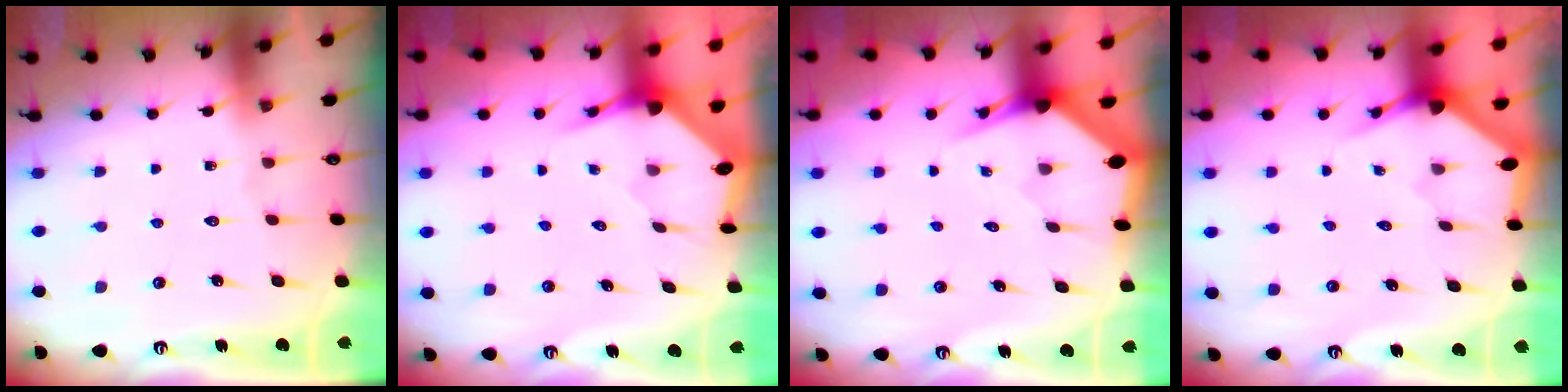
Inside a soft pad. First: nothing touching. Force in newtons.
{"total": 3.6, "press": 3.6, "slide": 0.4}
{"total": 3.3, "press": 3.3, "slide": 0.2}
{"total": 3.0, "press": 3.0, "slide": 0.2}